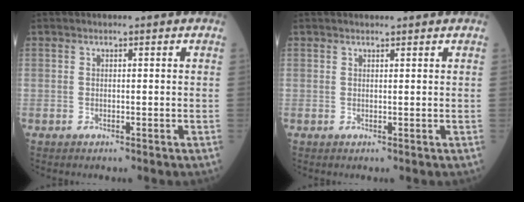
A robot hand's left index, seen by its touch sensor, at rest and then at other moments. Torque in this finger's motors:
{"motor_torque": [0.06, -0.05, -0.37, -0.03]}